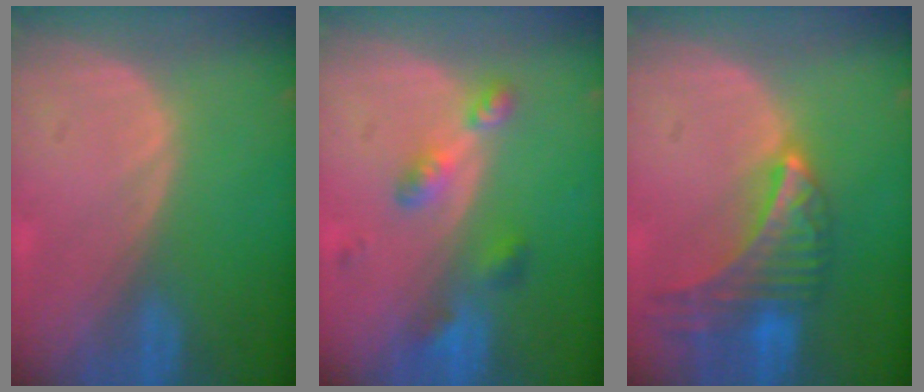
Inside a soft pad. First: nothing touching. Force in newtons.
{"total": 5.3, "press": 4.7, "slide": 2.5}
{"total": 9.0, "press": 8.0, "slide": 4.2}